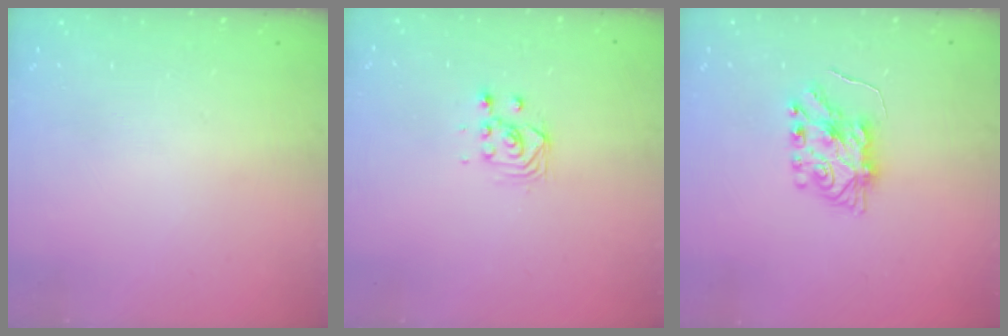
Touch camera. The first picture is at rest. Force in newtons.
{"total": 3.3, "press": 3.1, "slide": 1.0}
{"total": 7.3, "press": 7.3, "slide": 0.5}